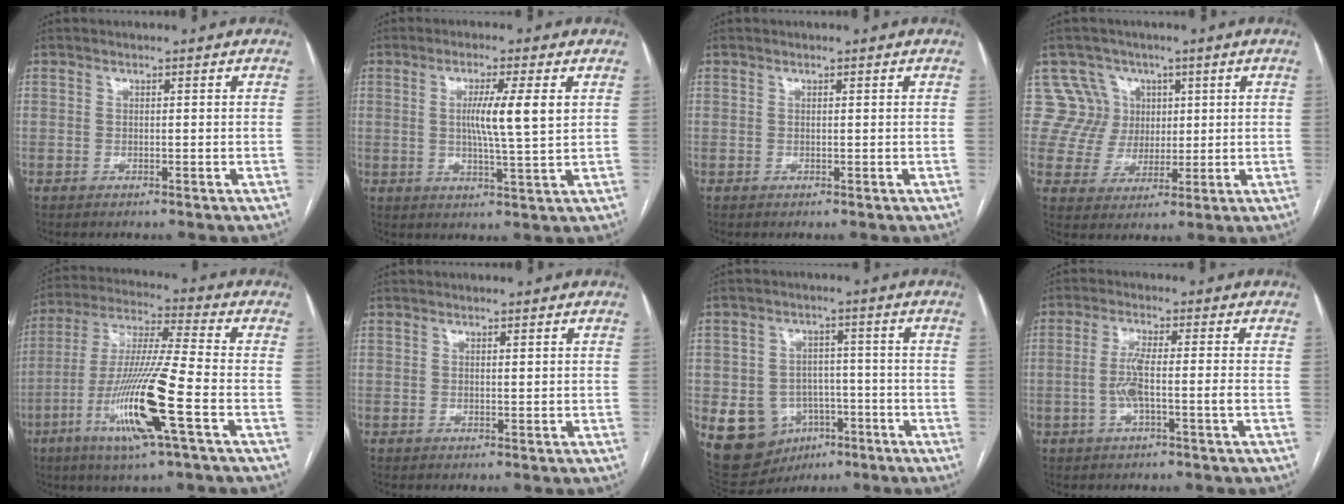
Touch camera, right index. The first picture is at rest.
{"total": 7.3, "force": [1.5, -0.3, 7.1], "torque": [-0.125, -0.005, 0.023]}
{"total": 0.0}
{"total": 8.9, "force": [3.0, 8.4, -0.4], "torque": [0.020, 0.025, 0.063]}
{"total": 16.2, "force": [-6.0, -0.2, 15.0], "torque": [-0.306, -0.019, -0.116]}
{"total": 0.5, "force": [0.3, 0.1, 0.4], "torque": [-0.008, -0.002, 0.005]}
{"total": 10.6, "force": [-4.0, 8.9, 4.2], "torque": [-0.075, 0.019, -0.048]}
{"total": 5.0, "force": [-1.3, -0.1, 4.8], "torque": [-0.100, 0.005, -0.023]}